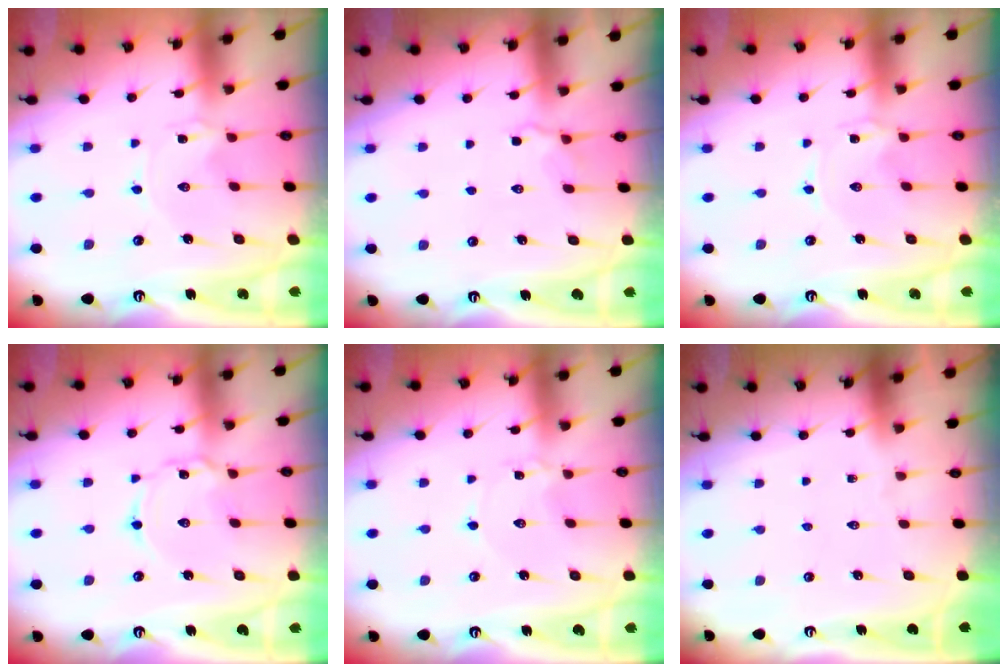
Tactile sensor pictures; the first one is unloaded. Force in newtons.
{"total": 3.7, "press": 3.4, "slide": 1.5}
{"total": 0.0}
{"total": 2.8, "press": 2.8, "slide": 0.3}
{"total": 1.4, "press": 1.4, "slide": 0.1}
{"total": 0.0}